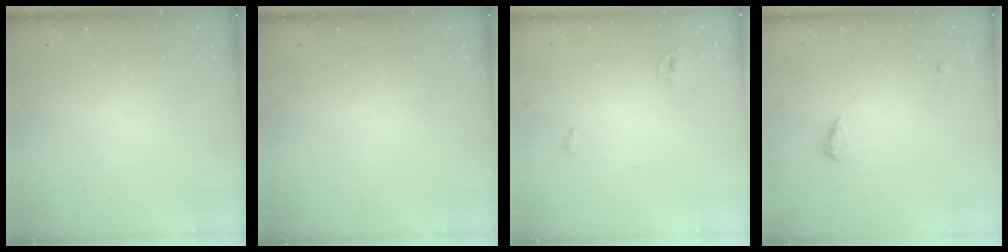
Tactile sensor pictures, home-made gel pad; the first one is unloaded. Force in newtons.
{"total": 0.0}
{"total": 2.8, "press": 2.8, "slide": 0.1}
{"total": 5.2, "press": 5.1, "slide": 1.0}